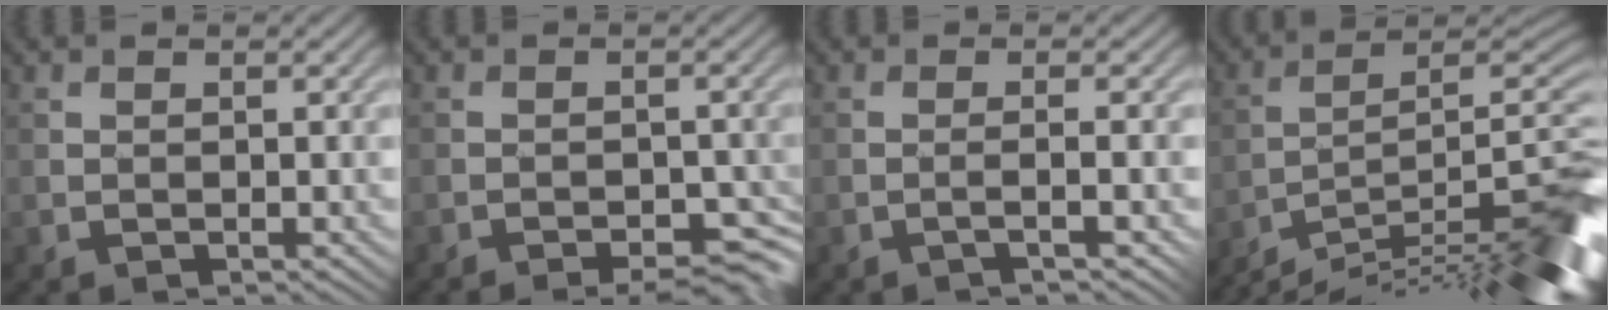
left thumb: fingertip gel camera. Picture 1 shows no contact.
{"total": 5.8, "force": [-4.7, 1.6, 2.9], "torque": [-0.036, 0.006, -0.061]}
{"total": 1.3, "force": [-0.5, -0.6, 1.0], "torque": [-0.015, 0.013, -0.019]}
{"total": 14.7, "force": [-10.6, 1.8, 10.0], "torque": [-0.121, 0.024, -0.176]}